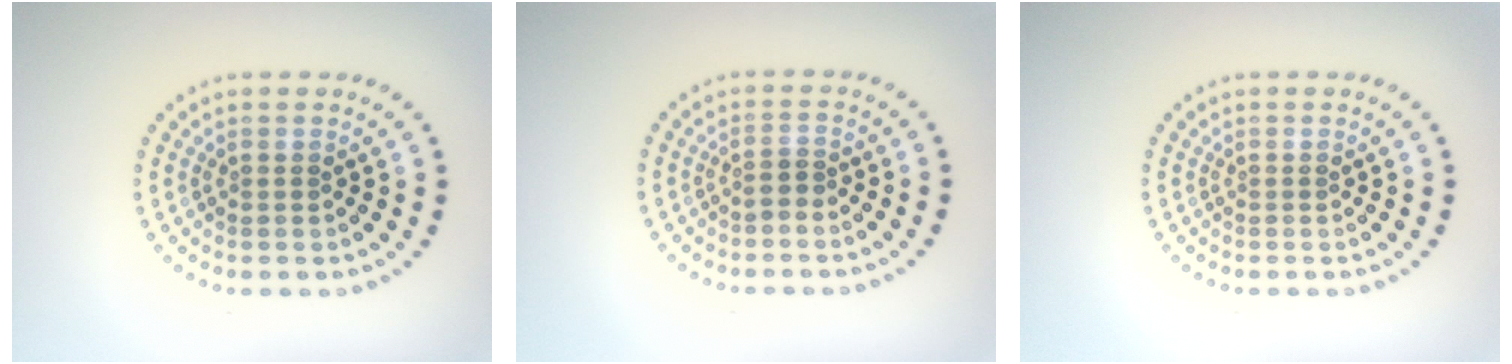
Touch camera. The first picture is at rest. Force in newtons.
{"total": 0.7, "press": 0.5, "slide": 0.6}
{"total": 0.0}